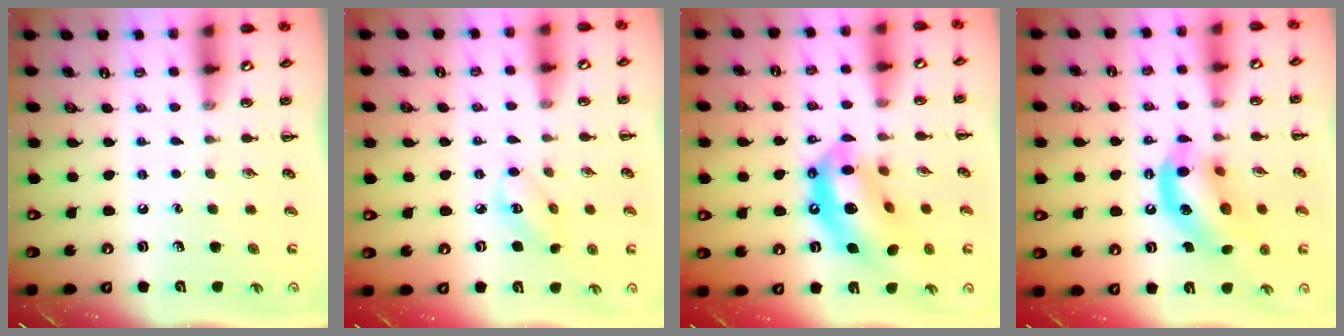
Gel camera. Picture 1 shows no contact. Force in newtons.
{"total": 3.8, "press": 3.8, "slide": 0.7}
{"total": 16.3, "press": 15.7, "slide": 4.3}
{"total": 14.7, "press": 14.5, "slide": 2.1}